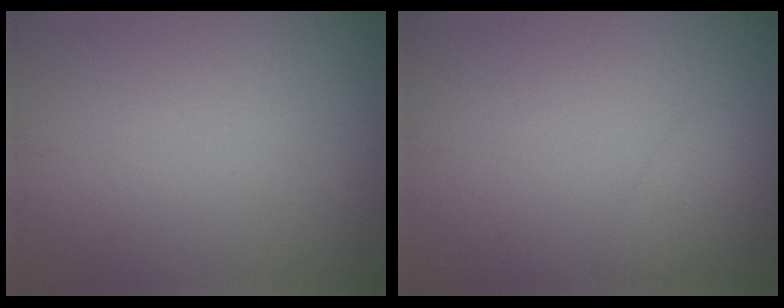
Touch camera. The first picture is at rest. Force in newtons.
{"total": 1.8, "press": 1.8, "slide": 0.2}